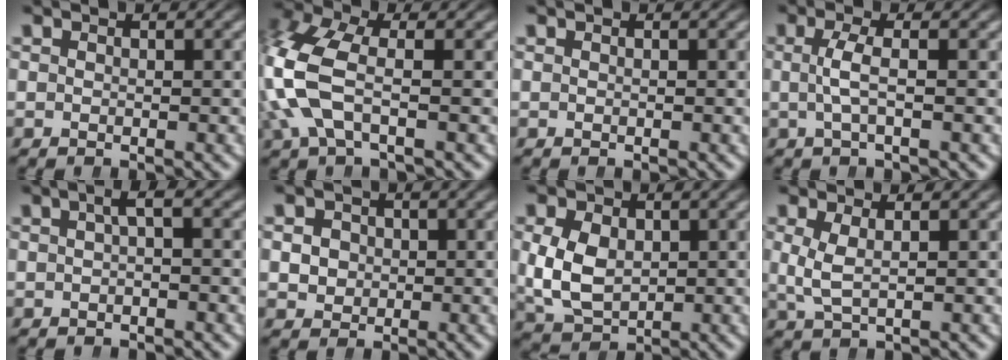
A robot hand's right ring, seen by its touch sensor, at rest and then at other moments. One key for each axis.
{"total": 7.4, "fx": -0.6, "fy": 5.4, "fz": 5.0, "tx": -0.159, "ty": -0.026, "tz": -0.004}
{"total": 0.0}
{"total": 2.2, "fx": -0.1, "fy": 0.2, "fz": 2.2, "tx": -0.047, "ty": 0.003, "tz": -0.001}
{"total": 1.4, "fx": 0.2, "fy": 0.2, "fz": 1.4, "tx": -0.016, "ty": 0.012, "tz": 0.000}
{"total": 2.5, "fx": 0.1, "fy": 2.3, "fz": 0.8, "tx": -0.018, "ty": -0.011, "tz": 0.010}
{"total": 6.1, "fx": -0.5, "fy": 5.0, "fz": 3.4, "tx": -0.090, "ty": -0.027, "tz": 0.012}
{"total": 2.3, "fx": 0.0, "fy": 1.3, "fz": 2.0, "tx": -0.060, "ty": -0.015, "tz": 0.015}